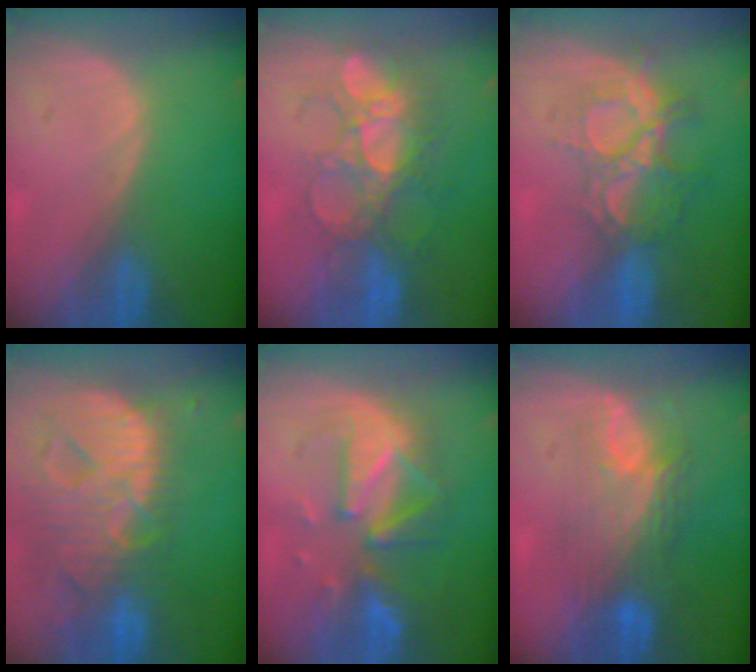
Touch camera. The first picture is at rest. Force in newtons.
{"total": 9.0, "press": 8.6, "slide": 2.5}
{"total": 9.2, "press": 7.8, "slide": 4.8}
{"total": 13.7, "press": 11.7, "slide": 7.2}
{"total": 9.6, "press": 9.0, "slide": 3.4}
{"total": 8.1, "press": 7.8, "slide": 2.1}